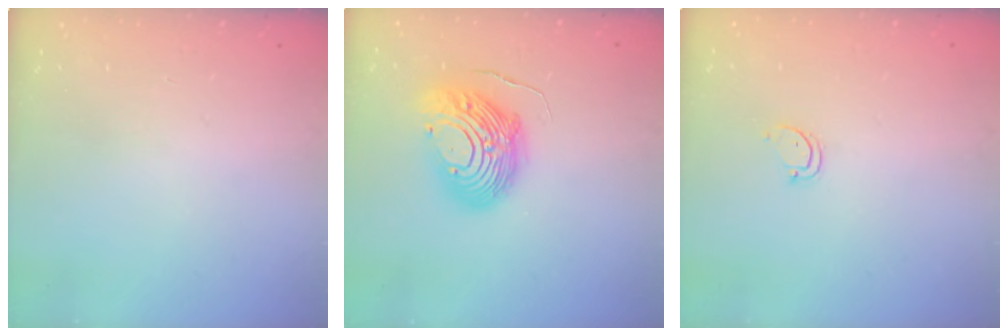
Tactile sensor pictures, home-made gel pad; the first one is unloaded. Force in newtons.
{"total": 14.9, "press": 14.9, "slide": 1.5}
{"total": 2.6, "press": 2.6, "slide": 0.3}